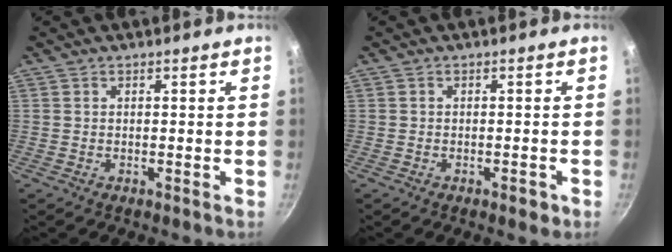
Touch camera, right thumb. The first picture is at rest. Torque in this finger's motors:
{"motor_torque": [-0.14, -0.03, -0.12, 0.02, -0.01]}